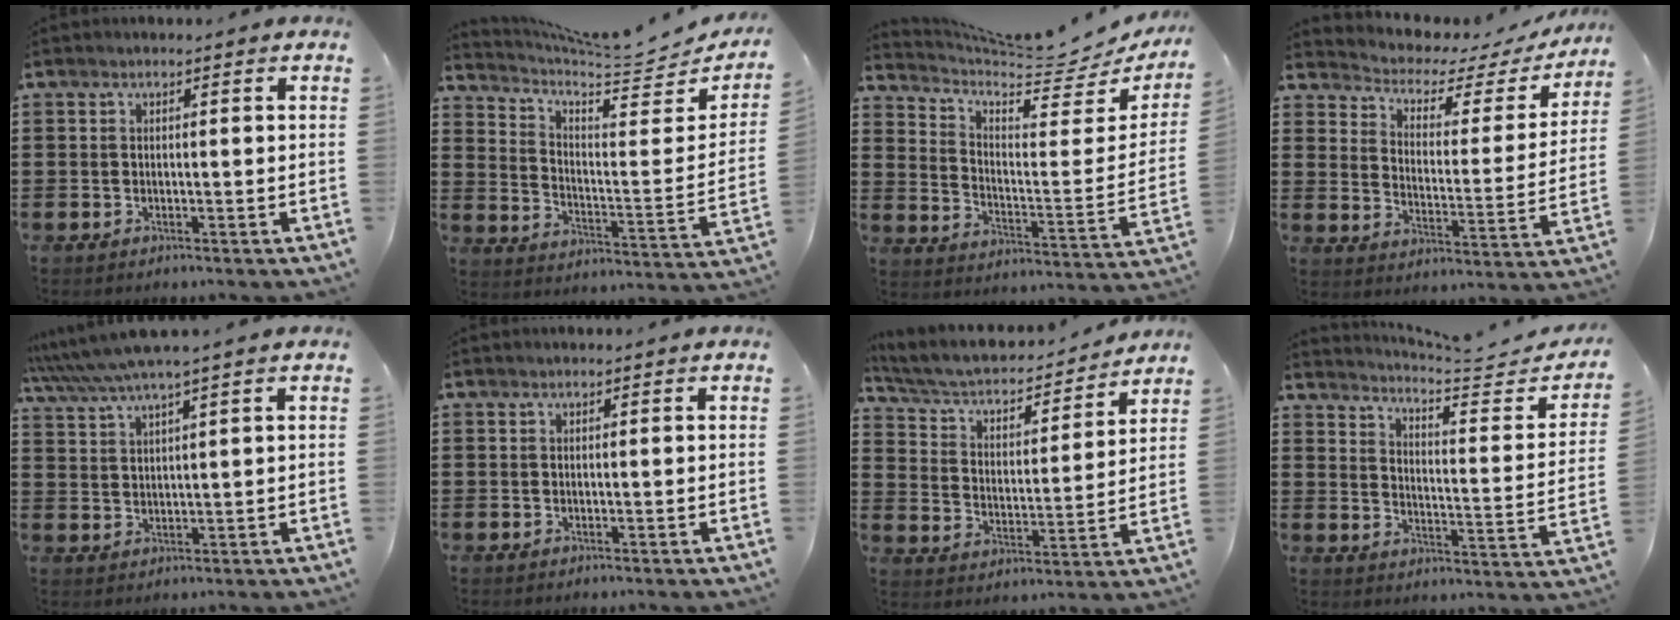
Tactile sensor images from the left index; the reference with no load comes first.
{"total": 5.5, "force": [4.8, 1.0, 2.6], "torque": [-0.068, -0.044, 0.075]}
{"total": 5.4, "force": [5.0, 0.9, 2.0], "torque": [-0.062, -0.044, 0.078]}
{"total": 3.3, "force": [2.7, 1.5, 1.3], "torque": [-0.044, -0.021, 0.034]}
{"total": 4.7, "force": [4.0, 0.0, 2.5], "torque": [-0.059, -0.012, 0.069]}
{"total": 0.0}
{"total": 4.8, "force": [4.2, 1.6, 1.8], "torque": [-0.056, -0.031, 0.064]}
{"total": 3.8, "force": [3.6, -0.1, 1.3], "torque": [-0.039, -0.033, 0.051]}